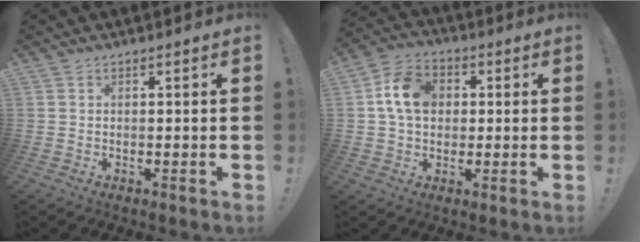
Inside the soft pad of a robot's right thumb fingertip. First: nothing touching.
{"total": 11.8, "force": [2.1, 9.1, 7.2], "torque": [-0.114, 0.018, 0.046]}